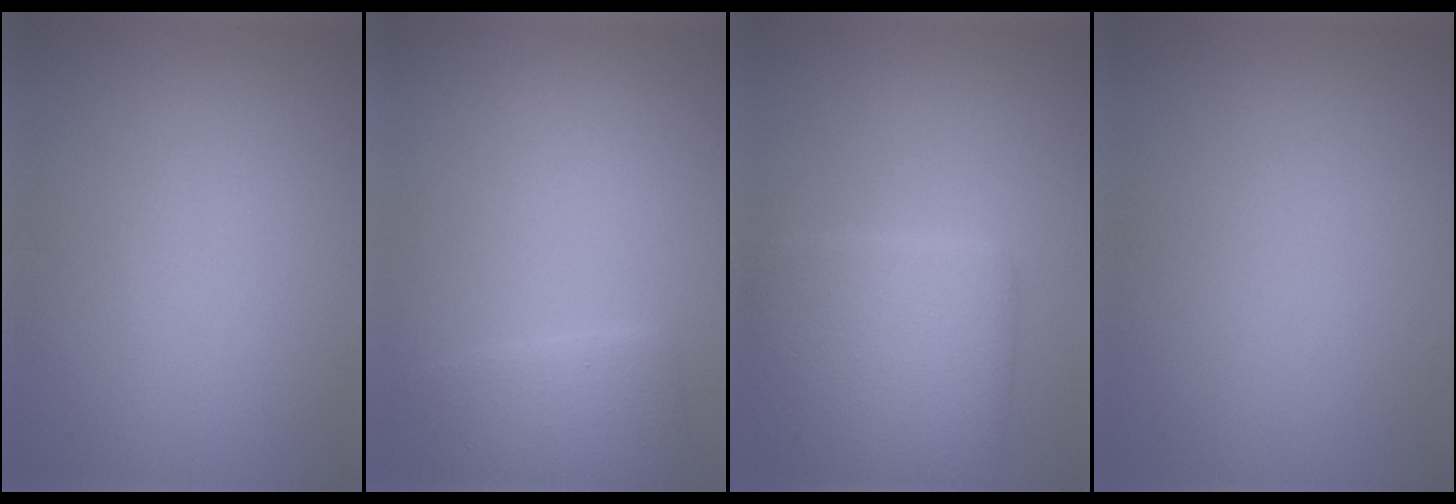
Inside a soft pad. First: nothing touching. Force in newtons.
{"total": 2.8, "press": 2.8, "slide": 0.2}
{"total": 6.3, "press": 6.3, "slide": 0.5}
{"total": 0.0}